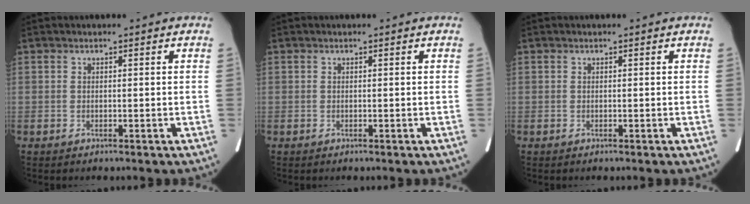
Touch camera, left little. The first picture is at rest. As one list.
[{"total": 0.0}, {"total": 0.0}]